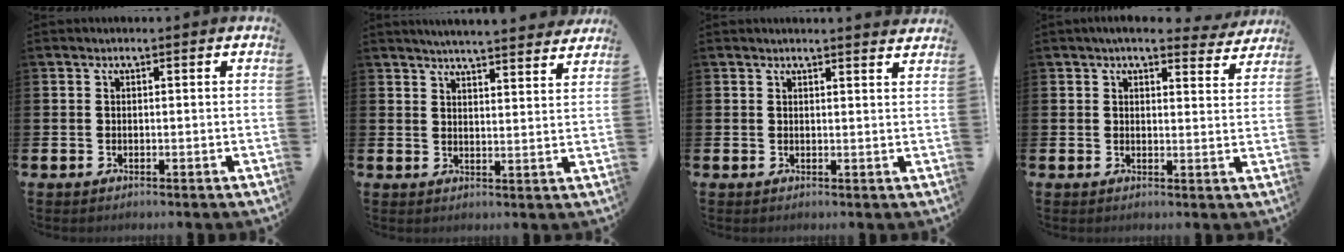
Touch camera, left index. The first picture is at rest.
{"total": 5.1, "force": [5.0, -0.3, 0.7], "torque": [-0.026, -0.029, 0.090]}
{"total": 1.6, "force": [1.6, -0.1, -0.1], "torque": [0.008, -0.013, 0.028]}
{"total": 4.7, "force": [4.3, 1.1, 1.6], "torque": [-0.026, -0.020, 0.074]}